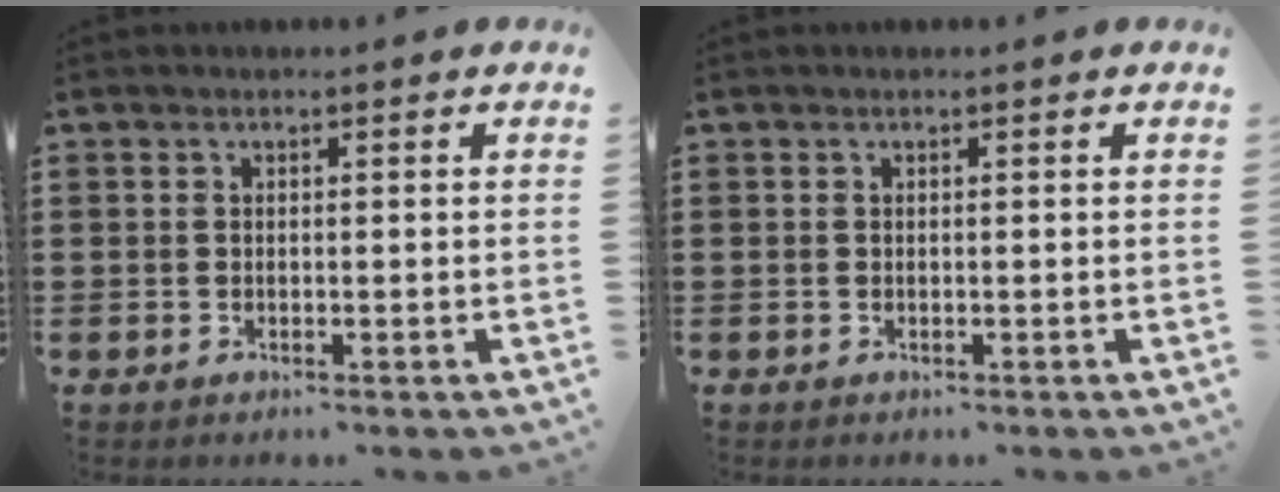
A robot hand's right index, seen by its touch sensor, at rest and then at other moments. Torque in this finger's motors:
{"motor_torque": [0.56, 0.97, 0.01, -0.01]}